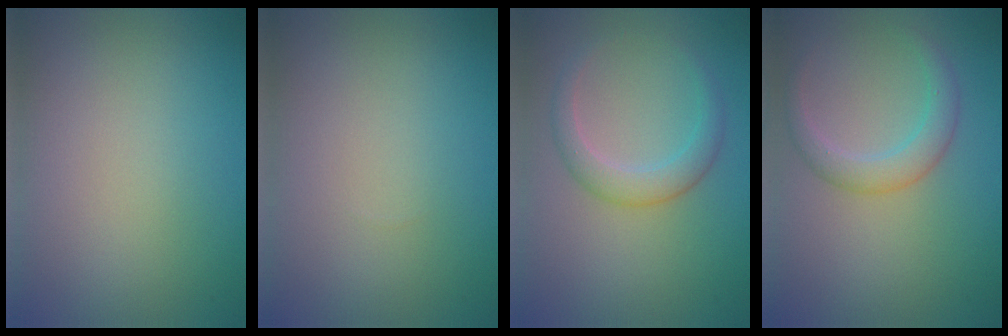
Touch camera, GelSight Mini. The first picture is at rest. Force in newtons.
{"total": 0.0}
{"total": 2.6, "press": 2.6, "slide": 0.1}
{"total": 2.0, "press": 2.0, "slide": 0.2}